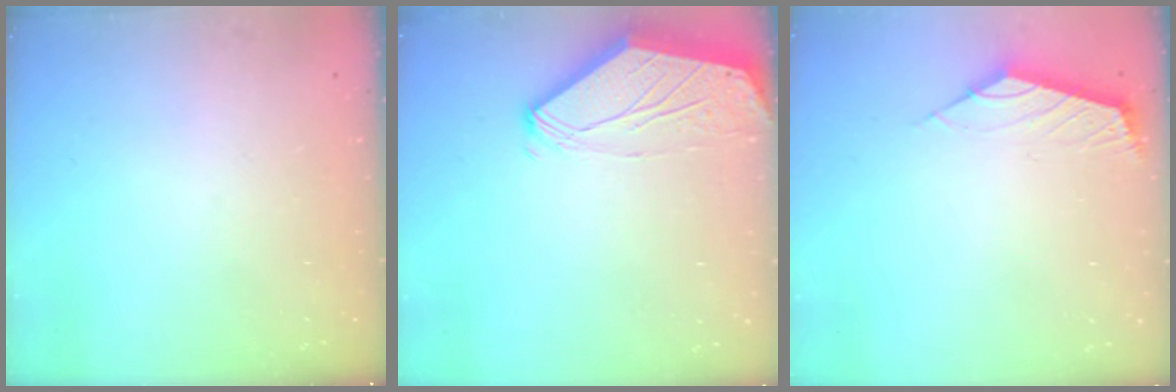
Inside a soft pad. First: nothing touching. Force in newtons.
{"total": 0.0}
{"total": 2.6, "press": 2.5, "slide": 0.6}